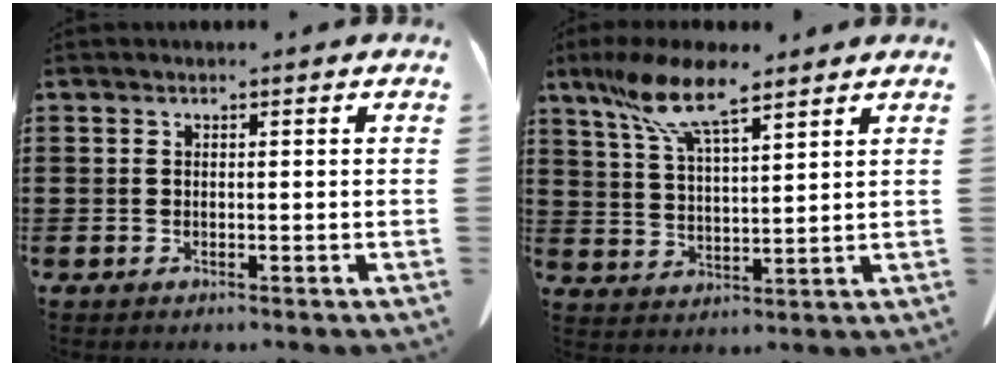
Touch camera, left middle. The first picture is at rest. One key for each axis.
{"total": 9.7, "fx": 7.1, "fy": 2.5, "fz": 6.2, "tx": -0.139, "ty": -0.013, "tz": 0.130}